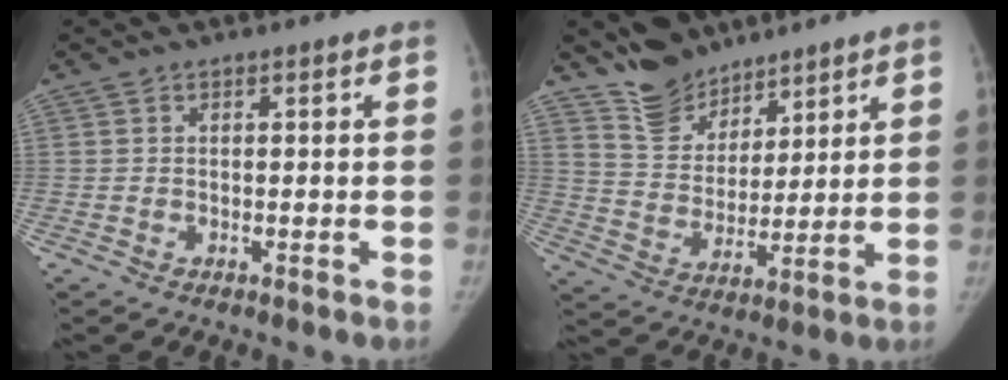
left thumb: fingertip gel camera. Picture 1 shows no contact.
{"total": 10.6, "force": [8.7, 5.6, 2.4], "torque": [-0.012, -0.059, 0.169]}